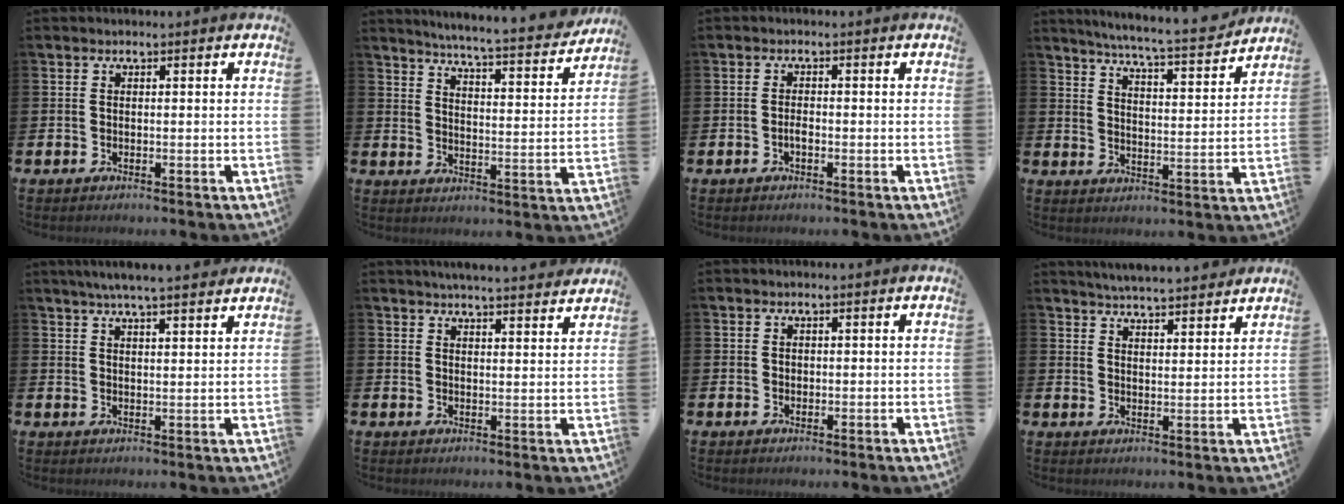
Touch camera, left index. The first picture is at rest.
{"total": 5.8, "force": [5.5, -0.2, 1.7], "torque": [-0.050, -0.048, 0.089]}
{"total": 1.2, "force": [-0.5, 0.5, 1.0], "torque": [-0.017, -0.001, -0.011]}
{"total": 7.0, "force": [6.6, -0.1, 2.3], "torque": [-0.055, -0.053, 0.110]}
{"total": 5.2, "force": [4.9, 0.0, 1.9], "torque": [-0.045, -0.013, 0.088]}
{"total": 4.5, "force": [4.5, -0.3, 0.7], "torque": [-0.019, -0.024, 0.080]}
{"total": 0.7, "force": [0.3, 0.6, 0.2], "torque": [0.006, 0.001, 0.003]}
{"total": 5.0, "force": [5.0, 0.0, 0.5], "torque": [-0.019, -0.029, 0.090]}